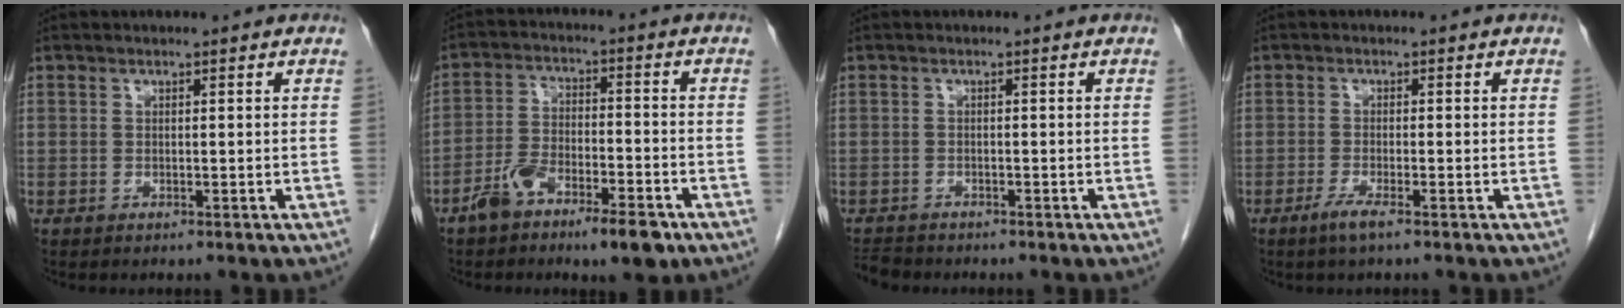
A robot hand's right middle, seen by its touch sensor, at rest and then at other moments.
{"total": 9.4, "force": [-6.0, 3.0, 6.6], "torque": [-0.122, 0.008, -0.098]}
{"total": 2.7, "force": [-2.6, 0.8, 0.3], "torque": [-0.010, -0.010, -0.043]}
{"total": 2.5, "force": [-1.7, -0.1, 1.9], "torque": [-0.047, -0.008, -0.034]}